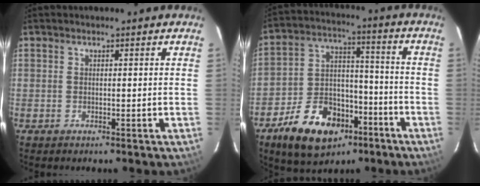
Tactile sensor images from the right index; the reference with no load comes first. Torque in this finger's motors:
{"motor_torque": [1.41, -0.73, 0.68, 0.09]}